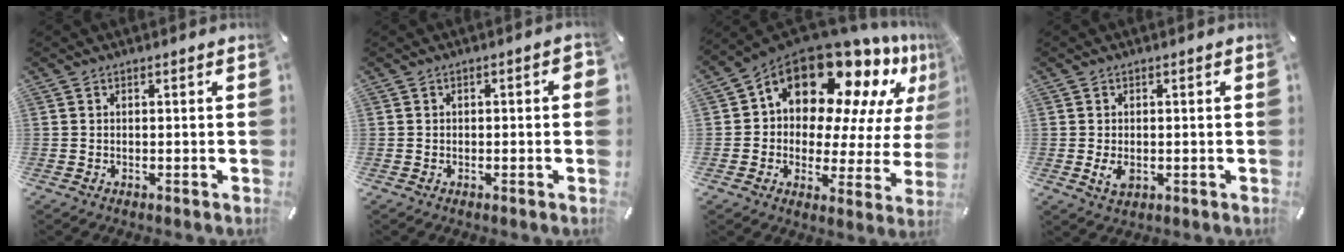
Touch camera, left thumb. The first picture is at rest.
{"total": 1.5, "force": [-0.5, 1.0, 1.0], "torque": [-0.017, 0.006, -0.011]}
{"total": 18.6, "force": [12.7, 10.2, 8.8], "torque": [-0.133, -0.112, 0.217]}
{"total": 3.2, "force": [-0.6, 2.1, 2.3], "torque": [-0.054, -0.003, -0.012]}